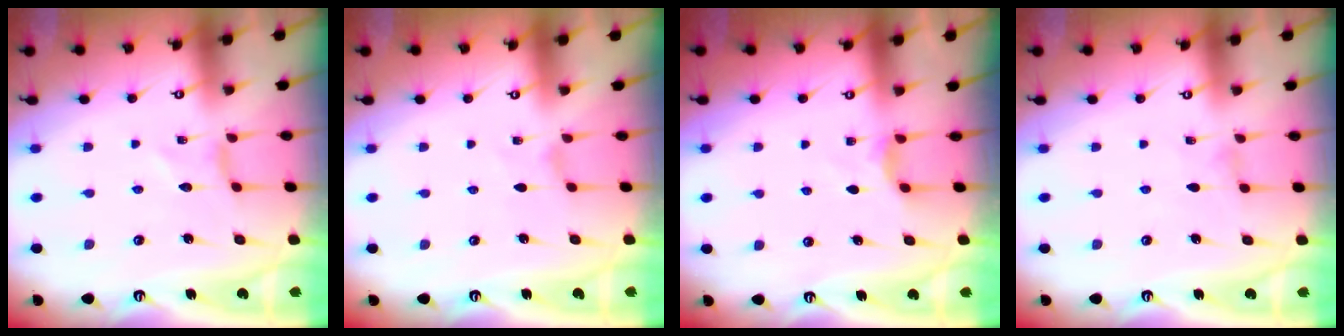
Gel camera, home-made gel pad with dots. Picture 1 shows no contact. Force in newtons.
{"total": 0.0}
{"total": 2.5, "press": 2.5, "slide": 0.4}
{"total": 0.7, "press": 0.7, "slide": 0.2}